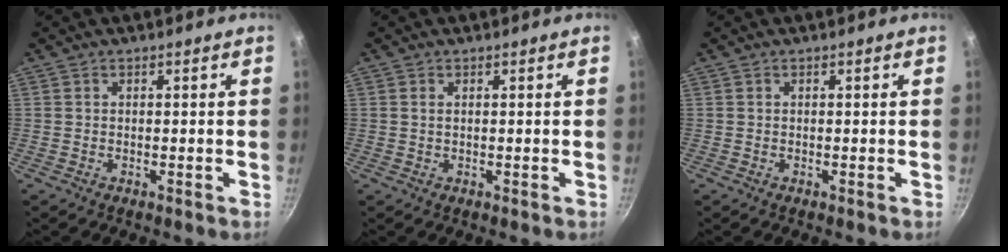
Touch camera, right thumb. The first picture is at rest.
{"total": 0.6, "force": [0.2, 0.3, 0.5], "torque": [-0.011, 0.000, 0.003]}
{"total": 0.0}